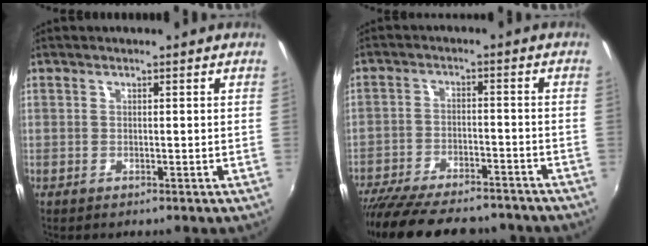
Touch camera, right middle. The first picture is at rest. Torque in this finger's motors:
{"motor_torque": [1.08, -1.06, 0.64, 0.19]}